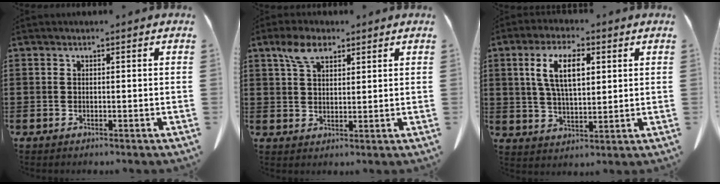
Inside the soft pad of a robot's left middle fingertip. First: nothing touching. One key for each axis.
{"total": 5.1, "fx": 3.1, "fy": 2.5, "fz": 3.2, "tx": -0.074, "ty": 0.007, "tz": 0.057}
{"total": 8.2, "fx": 3.1, "fy": 3.3, "fz": 6.8, "tx": -0.143, "ty": 0.009, "tz": 0.054}